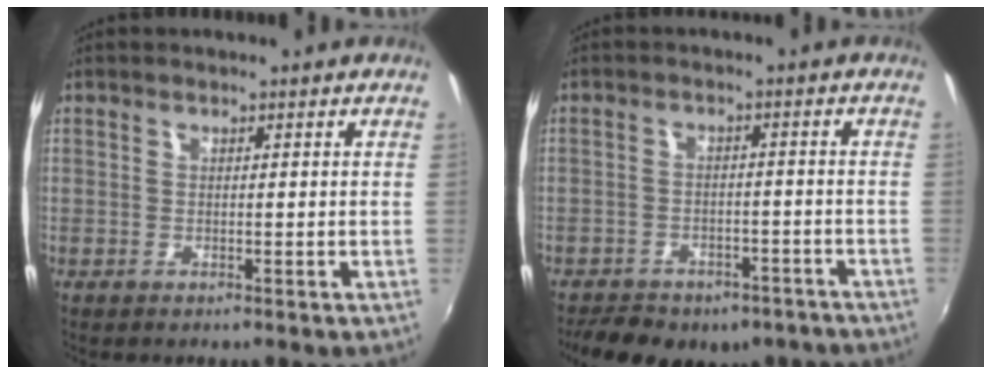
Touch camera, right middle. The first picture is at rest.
{"total": 16.6, "force": [-12.6, 7.9, 7.3], "torque": [-0.159, -0.005, -0.155]}